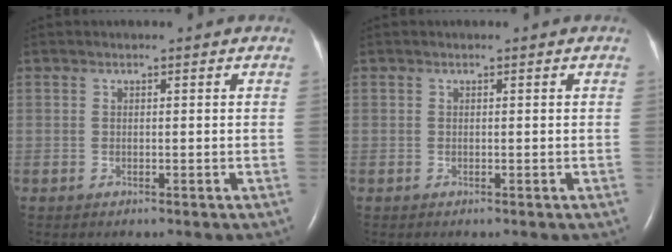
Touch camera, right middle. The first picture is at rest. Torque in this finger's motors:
{"motor_torque": [-0.01, 0.01, 0.00, 0.00]}